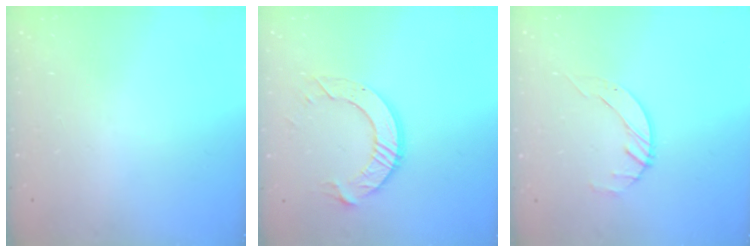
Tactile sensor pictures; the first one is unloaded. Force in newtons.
{"total": 9.7, "press": 9.7, "slide": 0.8}
{"total": 2.1, "press": 2.0, "slide": 0.3}